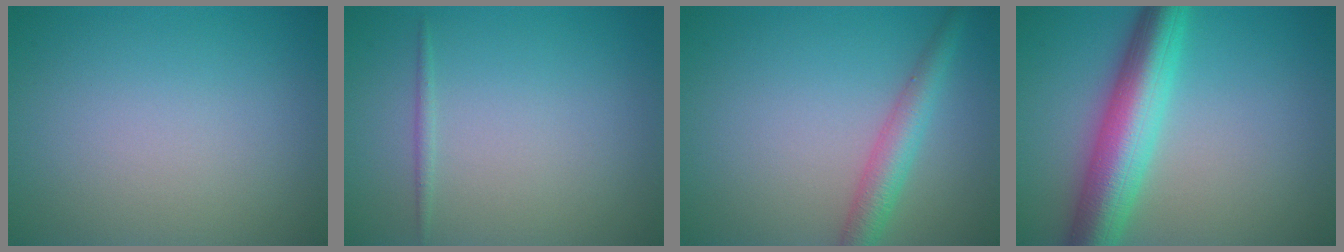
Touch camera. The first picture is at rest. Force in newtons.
{"total": 0.6, "press": 0.6, "slide": 0.0}
{"total": 3.3, "press": 3.3, "slide": 0.1}
{"total": 7.6, "press": 7.6, "slide": 0.2}